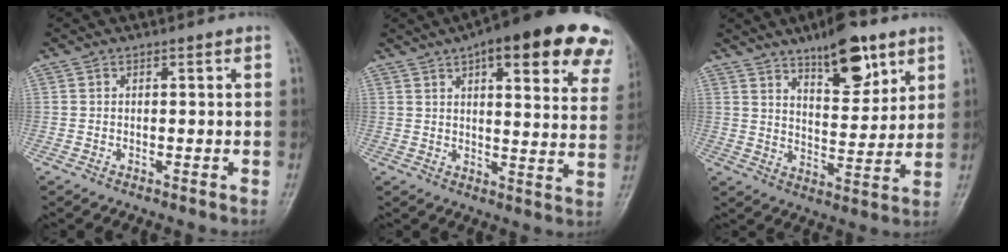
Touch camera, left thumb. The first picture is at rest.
{"total": 23.6, "force": [13.9, 7.6, 17.4], "torque": [-0.194, -0.019, 0.161]}
{"total": 12.7, "force": [8.0, 5.0, 8.5], "torque": [-0.098, -0.049, 0.129]}